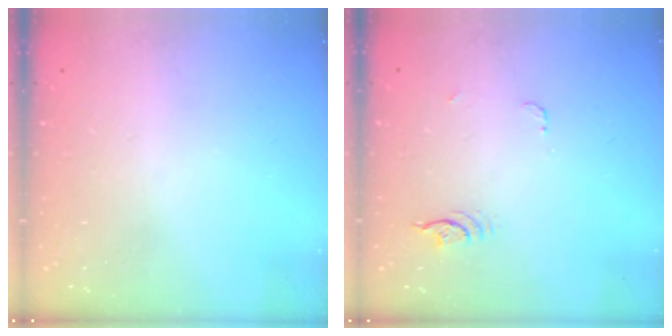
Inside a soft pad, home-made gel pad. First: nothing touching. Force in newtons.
{"total": 3.8, "press": 3.5, "slide": 1.6}